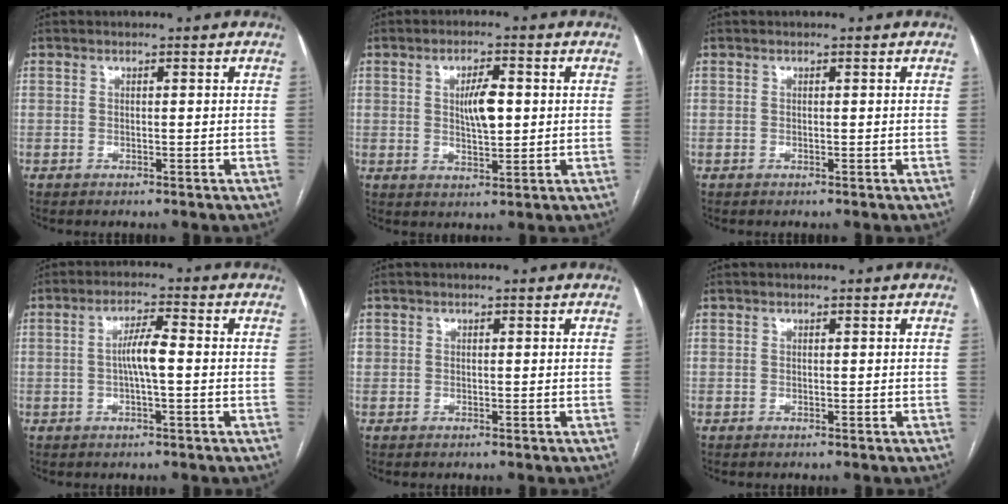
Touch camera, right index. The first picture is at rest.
{"total": 5.5, "force": [0.8, 1.8, 5.1], "torque": [-0.085, 0.004, 0.017]}
{"total": 0.0}
{"total": 4.6, "force": [-0.3, 0.5, 4.6], "torque": [-0.088, 0.010, -0.004]}
{"total": 0.6, "force": [0.1, 0.6, 0.1], "torque": [0.004, 0.005, 0.001]}
{"total": 0.0}